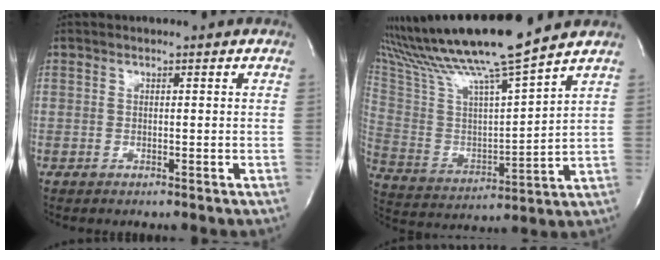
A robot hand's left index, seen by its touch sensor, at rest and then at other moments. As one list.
[{"total": 18.7, "force": [16.1, -0.7, 9.5], "torque": [-0.187, -0.010, 0.286]}]